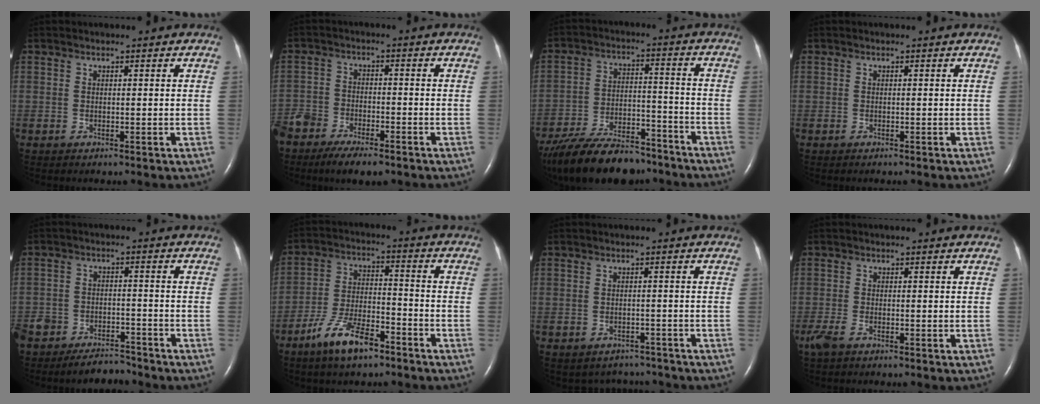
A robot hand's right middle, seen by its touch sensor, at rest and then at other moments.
{"total": 10.2, "force": [-7.9, 3.6, 5.3], "torque": [-0.098, -0.007, -0.134]}
{"total": 18.0, "force": [-15.1, 5.9, 8.0], "torque": [-0.161, -0.005, -0.243]}
{"total": 0.0}
{"total": 7.4, "force": [-6.5, 3.2, 1.9], "torque": [-0.035, 0.001, -0.110]}
{"total": 9.9, "force": [-6.8, 3.1, 6.5], "torque": [-0.133, 0.000, -0.127]}
{"total": 4.4, "force": [-3.9, 2.0, -0.4], "torque": [0.007, 0.015, -0.049]}
{"total": 2.9, "force": [-1.9, 1.0, 1.9], "torque": [-0.053, -0.007, -0.035]}